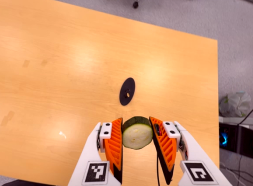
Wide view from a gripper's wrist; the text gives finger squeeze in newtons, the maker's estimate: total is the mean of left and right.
{"total": 12.1, "left": 11.3, "right": 12.9}